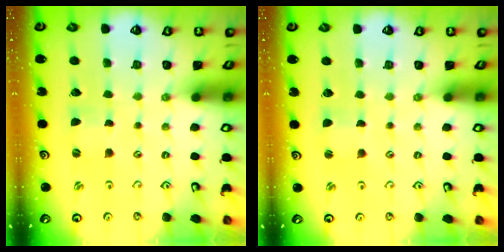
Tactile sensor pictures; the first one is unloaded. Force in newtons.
{"total": 1.1, "press": 1.0, "slide": 0.3}